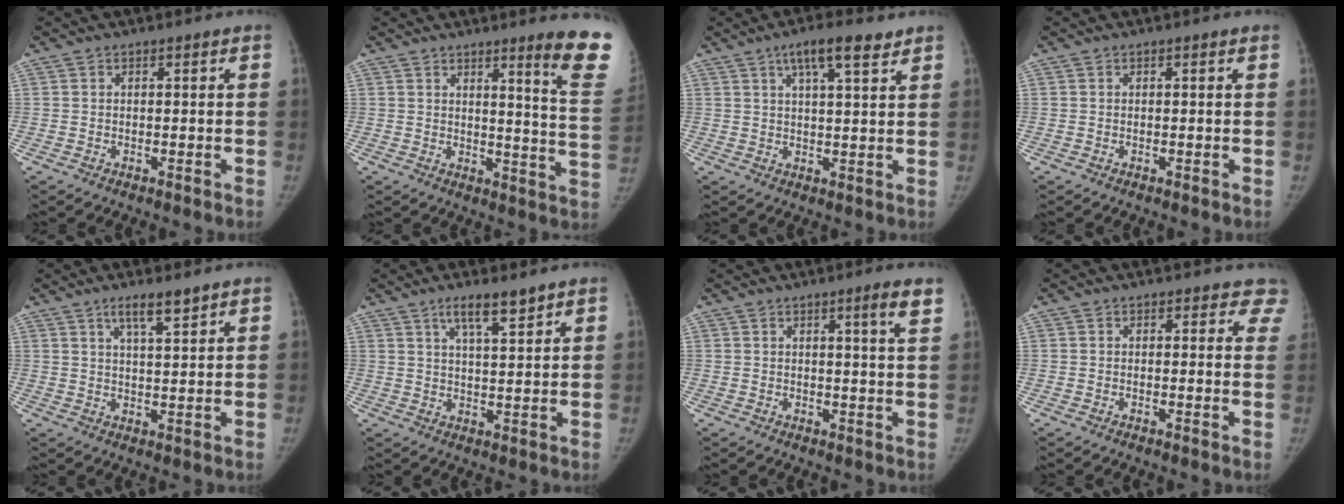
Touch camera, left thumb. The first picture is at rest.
{"total": 13.1, "force": [9.0, 0.4, 9.4], "torque": [-0.097, -0.076, 0.104]}
{"total": 7.5, "force": [4.7, 1.8, 5.6], "torque": [-0.081, -0.012, 0.075]}
{"total": 0.0}
{"total": 4.9, "force": [3.4, 0.8, 3.4], "torque": [-0.050, -0.021, 0.060]}
{"total": 6.1, "force": [4.2, 1.1, 4.2], "torque": [-0.063, -0.025, 0.074]}
{"total": 4.2, "force": [2.5, -0.2, 3.4], "torque": [-0.047, -0.018, 0.035]}
{"total": 4.4, "force": [3.8, 2.2, 0.2], "torque": [0.042, -0.014, 0.014]}